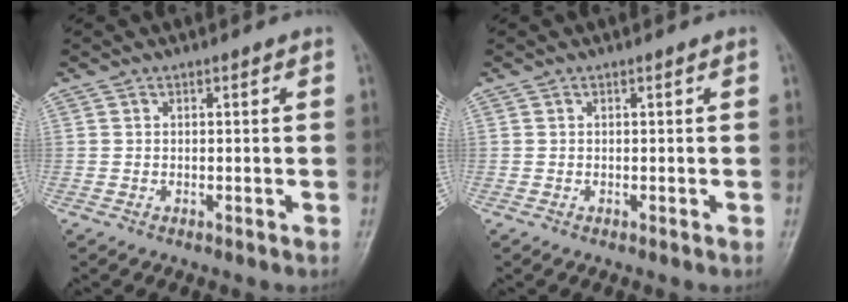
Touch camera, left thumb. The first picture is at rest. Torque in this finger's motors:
{"motor_torque": [0.00, 0.00, 0.00, 0.00, 0.00]}